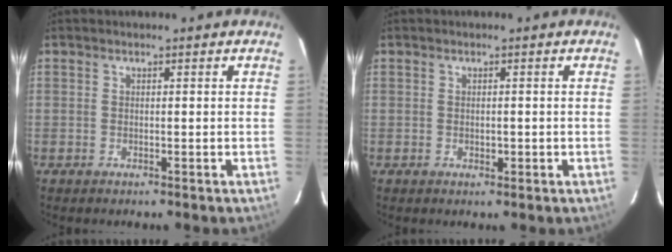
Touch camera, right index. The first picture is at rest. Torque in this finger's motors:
{"motor_torque": [-0.15, -0.12, -0.02, 0.00]}